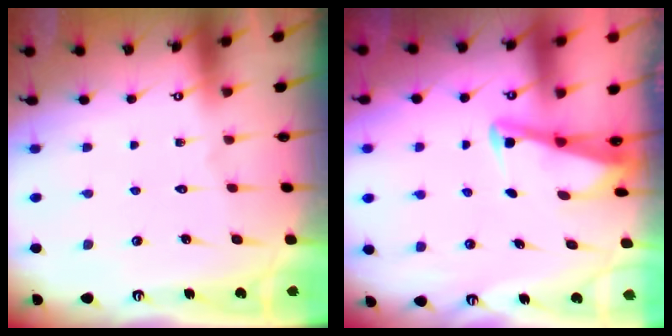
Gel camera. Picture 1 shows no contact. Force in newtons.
{"total": 2.7, "press": 2.7, "slide": 0.3}